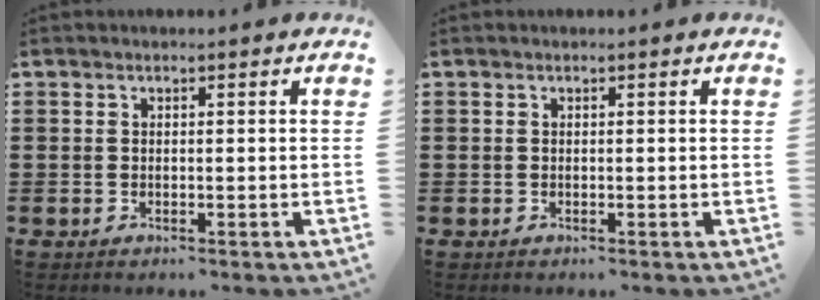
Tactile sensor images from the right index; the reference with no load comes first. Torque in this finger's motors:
{"motor_torque": [-0.09, 2.05, 0.00, 0.00]}